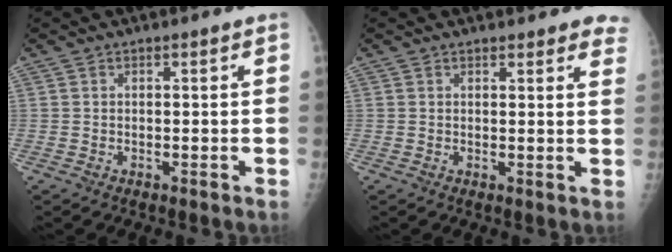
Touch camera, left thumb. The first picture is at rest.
{"total": 6.1, "force": [5.4, 1.9, 2.0], "torque": [0.010, -0.019, 0.044]}